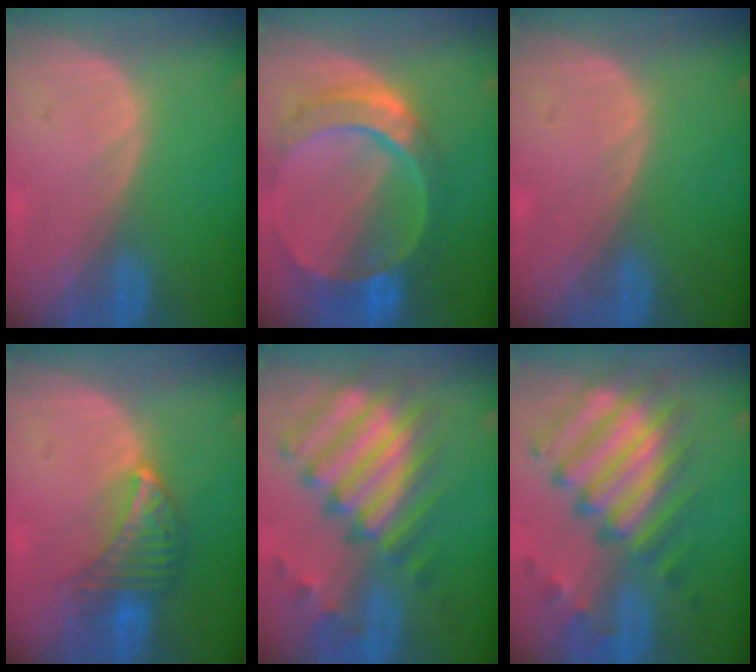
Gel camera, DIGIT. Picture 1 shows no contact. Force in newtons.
{"total": 10.7, "press": 9.0, "slide": 5.7}
{"total": 0.0}
{"total": 6.7, "press": 6.1, "slide": 2.8}
{"total": 12.2, "press": 10.5, "slide": 6.1}
{"total": 11.9, "press": 10.4, "slide": 5.8}